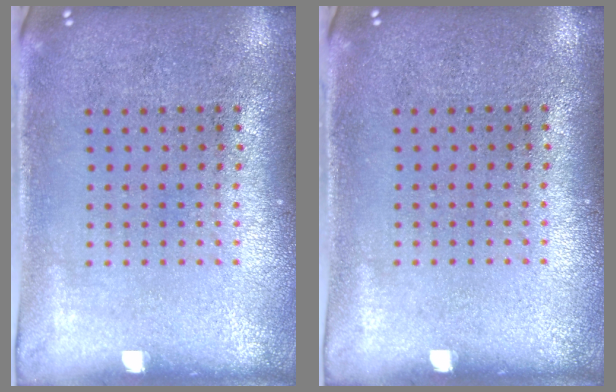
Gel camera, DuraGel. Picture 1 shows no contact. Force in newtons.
{"total": 0.0}